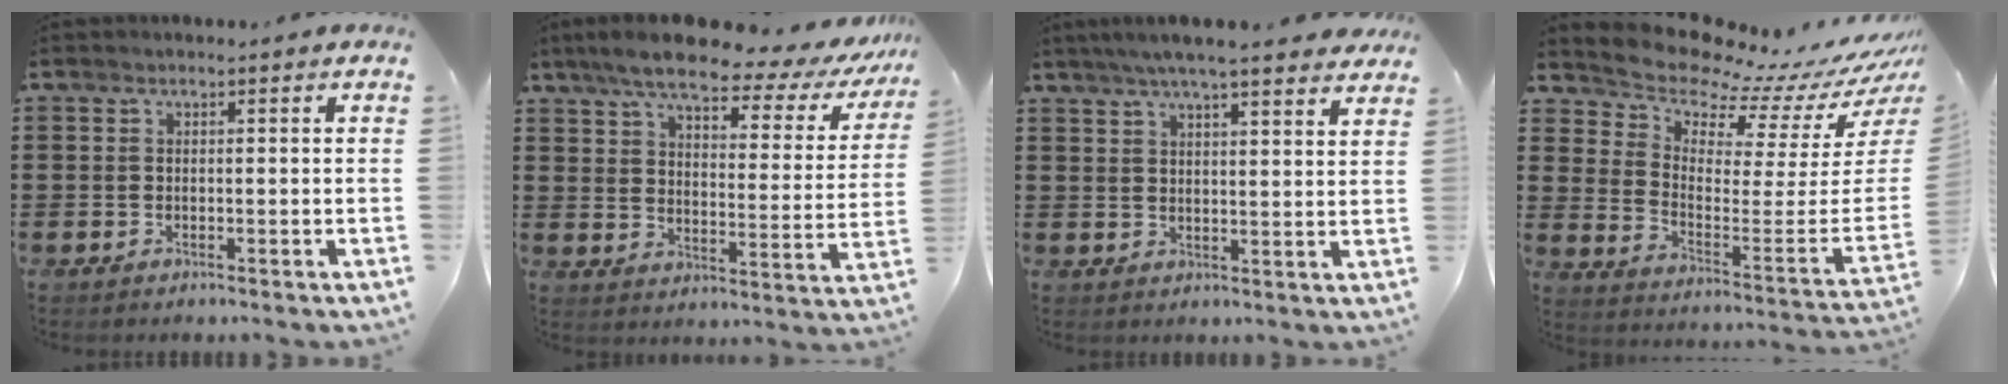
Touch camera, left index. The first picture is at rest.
{"total": 8.6, "force": [7.0, 1.4, 4.8], "torque": [-0.108, -0.038, 0.115]}
{"total": 5.6, "force": [4.9, 0.1, 2.6], "torque": [-0.064, -0.013, 0.088]}
{"total": 7.6, "force": [7.4, 1.2, 1.2], "torque": [-0.039, -0.099, 0.117]}